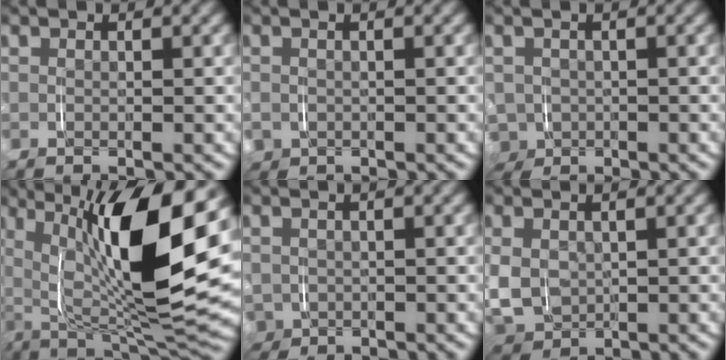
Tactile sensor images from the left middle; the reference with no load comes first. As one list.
[{"total": 2.0, "force": [-0.9, 1.7, 0.4], "torque": [-0.027, -0.014, -0.013]}, {"total": 6.2, "force": [-2.0, 5.5, 1.9], "torque": [-0.074, -0.039, -0.026]}, {"total": 14.2, "force": [2.8, 4.7, 13.1], "torque": [-0.195, 0.016, 0.039]}, {"total": 3.5, "force": [-1.2, 3.1, 1.1], "torque": [-0.045, -0.024, -0.014]}, {"total": 7.5, "force": [-0.8, 6.7, 3.2], "torque": [-0.116, -0.034, -0.005]}]